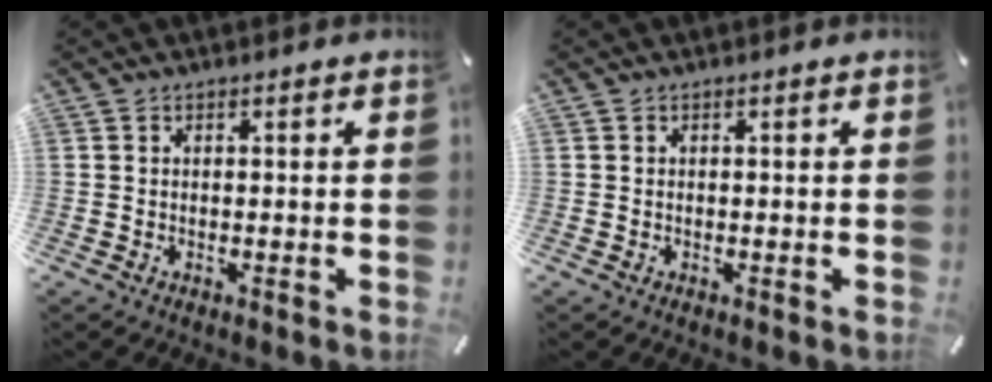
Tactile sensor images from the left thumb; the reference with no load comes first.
{"total": 0.0}